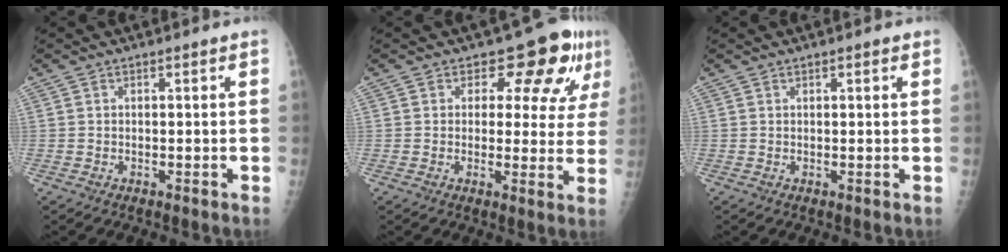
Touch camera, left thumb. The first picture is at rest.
{"total": 9.4, "force": [5.5, 5.4, 5.4], "torque": [-0.026, -0.028, 0.056]}
{"total": 1.0, "force": [0.6, 0.3, 0.8], "torque": [-0.011, 0.000, 0.007]}